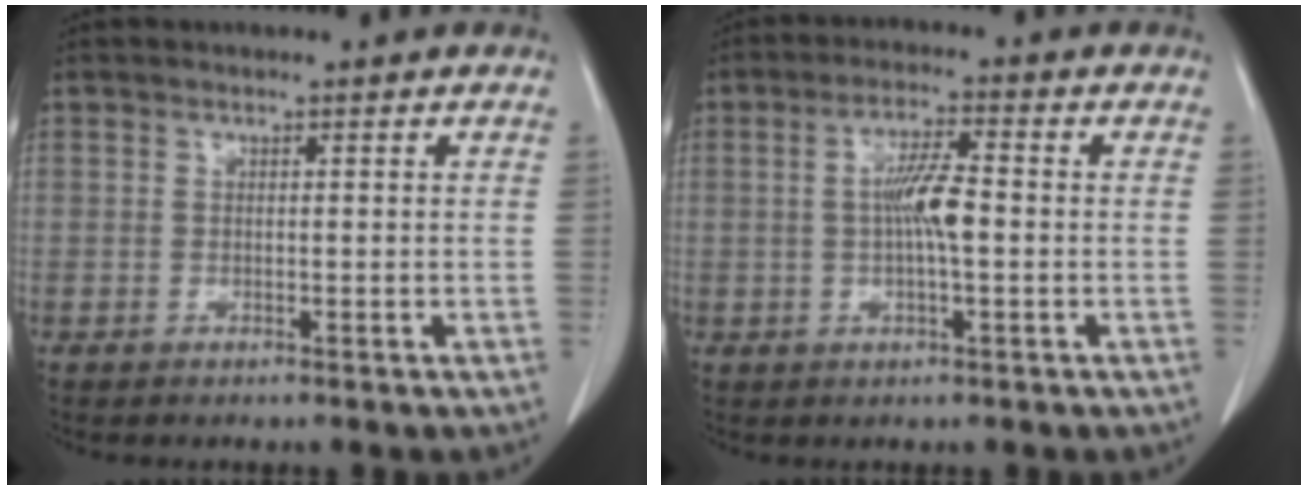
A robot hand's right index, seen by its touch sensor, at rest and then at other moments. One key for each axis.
{"total": 5.7, "fx": -0.1, "fy": 0.9, "fz": 5.6, "tx": -0.108, "ty": 0.008, "tz": -0.006}